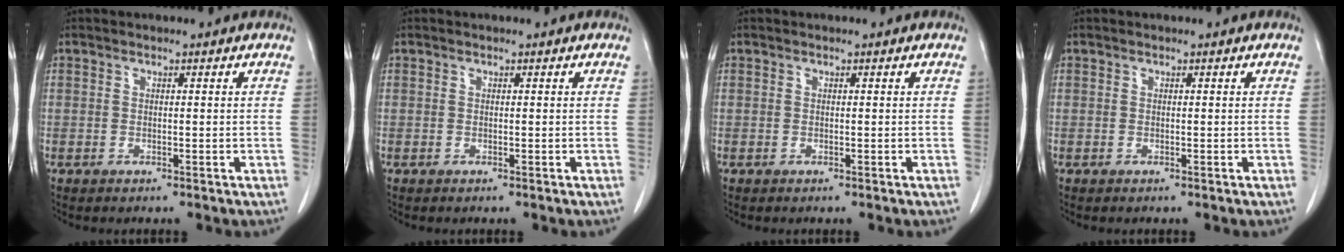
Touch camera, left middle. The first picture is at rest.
{"total": 0.0}
{"total": 0.0}
{"total": 0.0}